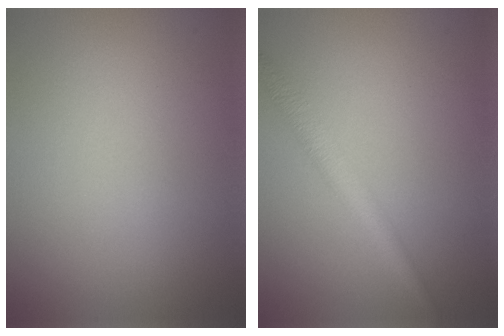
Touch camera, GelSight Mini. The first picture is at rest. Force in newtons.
{"total": 2.7, "press": 2.7, "slide": 0.2}